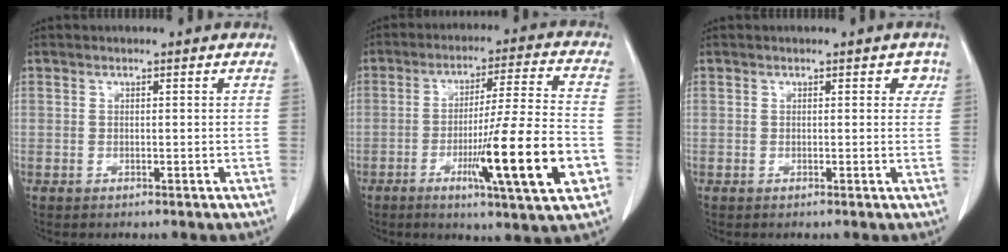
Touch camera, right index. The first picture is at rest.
{"total": 16.3, "force": [-5.4, -0.2, 15.4], "torque": [-0.247, -0.018, -0.084]}
{"total": 1.7, "force": [0.7, 1.1, 1.1], "torque": [-0.003, 0.005, 0.005]}